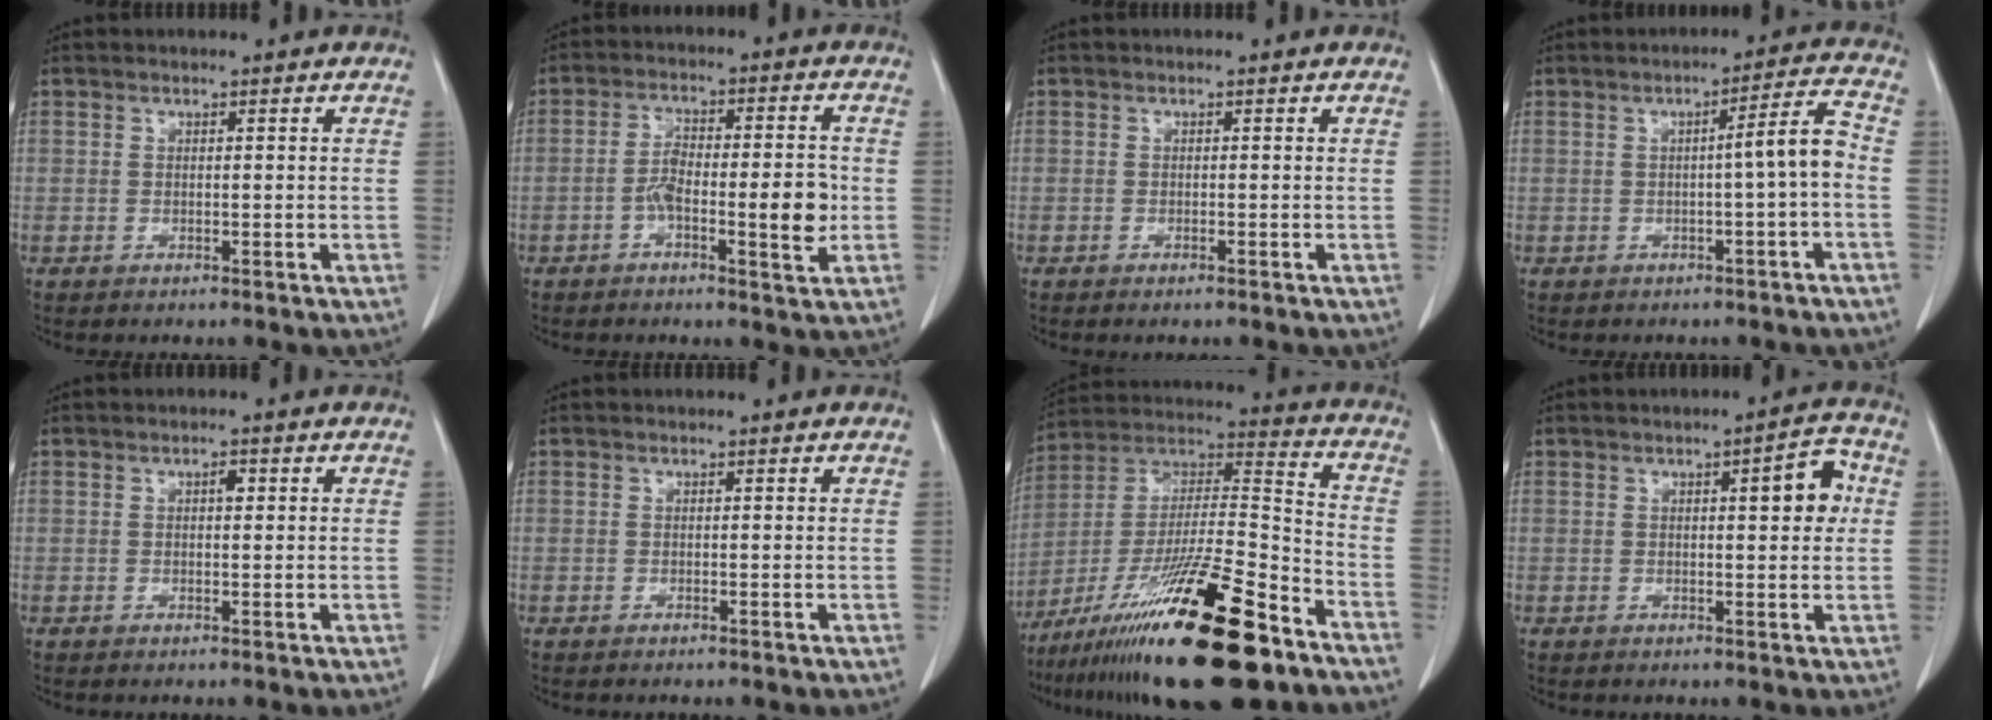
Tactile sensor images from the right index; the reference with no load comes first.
{"total": 8.6, "force": [-2.0, 2.2, 8.0], "torque": [-0.131, 0.014, -0.032]}
{"total": 0.7, "force": [-0.6, 0.0, 0.4], "torque": [-0.012, -0.001, -0.008]}
{"total": 5.0, "force": [-1.0, -0.3, 4.9], "torque": [-0.066, 0.014, -0.015]}
{"total": 1.1, "force": [0.3, 0.5, 1.0], "torque": [-0.015, 0.003, 0.004]}
{"total": 0.0}
{"total": 26.0, "force": [-16.7, 3.1, 19.7], "torque": [-0.324, -0.024, -0.287]}
{"total": 5.3, "force": [1.1, 1.4, 5.0], "torque": [-0.064, 0.013, 0.012]}